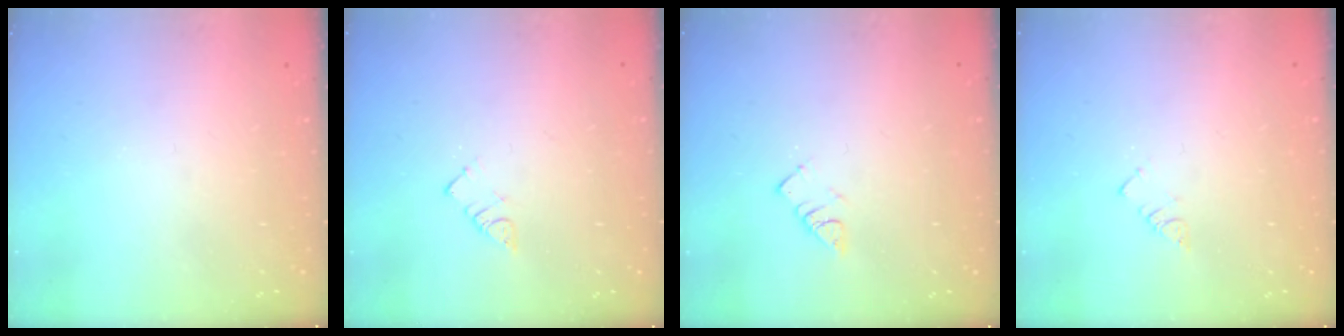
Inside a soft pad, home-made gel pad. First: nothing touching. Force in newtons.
{"total": 2.9, "press": 2.9, "slide": 0.2}
{"total": 4.4, "press": 4.3, "slide": 0.5}
{"total": 3.0, "press": 2.9, "slide": 0.4}